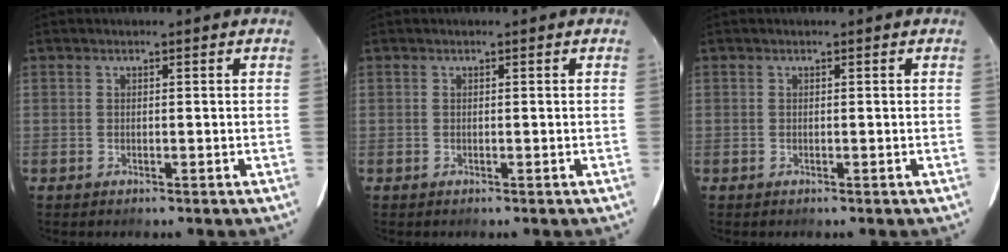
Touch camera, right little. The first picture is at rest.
{"total": 0.0}
{"total": 0.0}